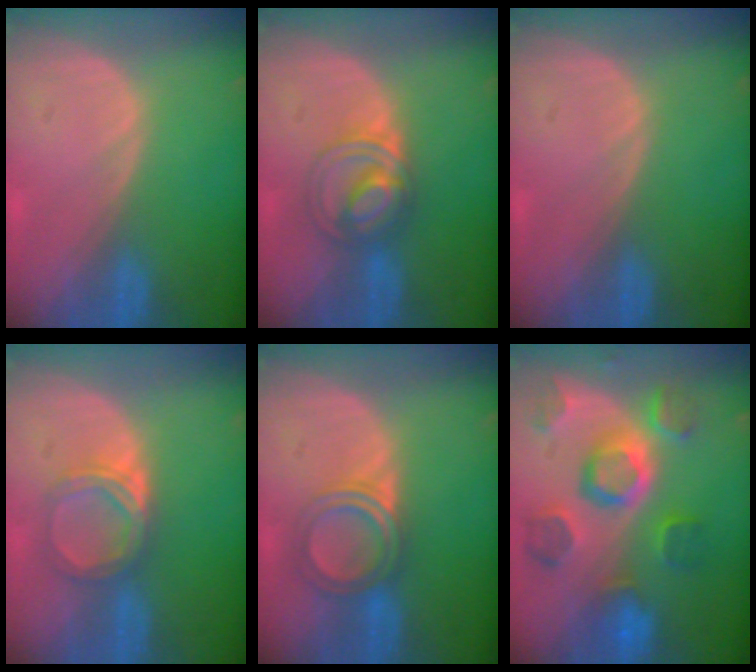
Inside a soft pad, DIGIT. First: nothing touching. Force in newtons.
{"total": 5.8, "press": 5.7, "slide": 1.2}
{"total": 0.0}
{"total": 5.3, "press": 4.7, "slide": 2.4}
{"total": 5.1, "press": 5.0, "slide": 0.9}
{"total": 11.4, "press": 10.1, "slide": 5.3}